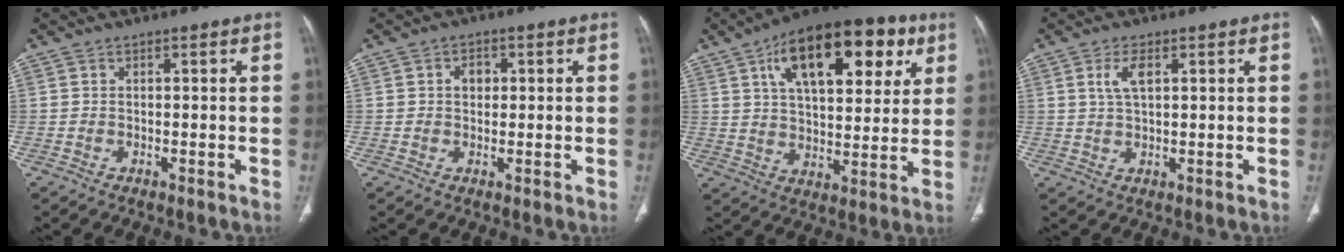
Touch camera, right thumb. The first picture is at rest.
{"total": 2.6, "force": [0.5, 2.0, 1.6], "torque": [-0.014, 0.003, 0.007]}
{"total": 23.4, "force": [9.9, 11.3, 17.9], "torque": [-0.240, -0.003, 0.156]}
{"total": 4.1, "force": [1.5, 1.8, 3.4], "torque": [-0.069, 0.002, 0.033]}